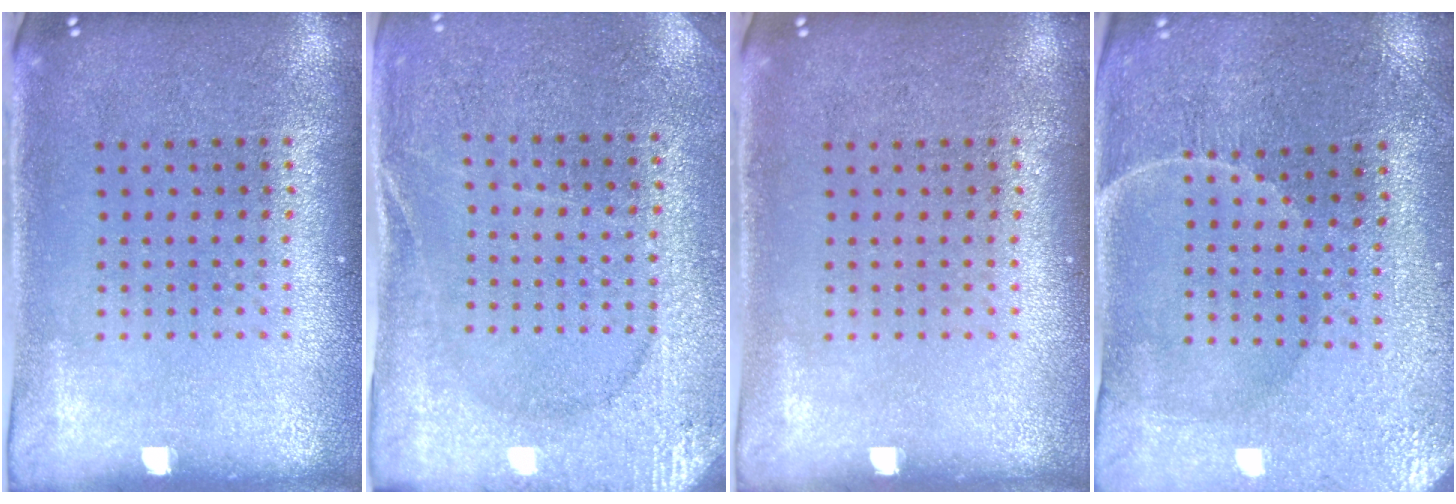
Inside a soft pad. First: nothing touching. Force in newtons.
{"total": 2.7, "press": 2.7, "slide": 0.2}
{"total": 0.0}
{"total": 1.0, "press": 0.9, "slide": 0.3}